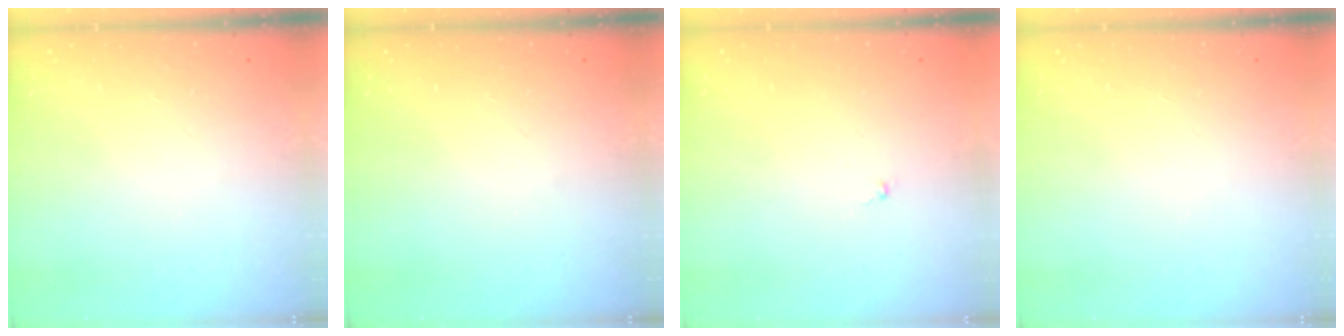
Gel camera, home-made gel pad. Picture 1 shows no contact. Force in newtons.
{"total": 0.0}
{"total": 0.0}
{"total": 0.0}